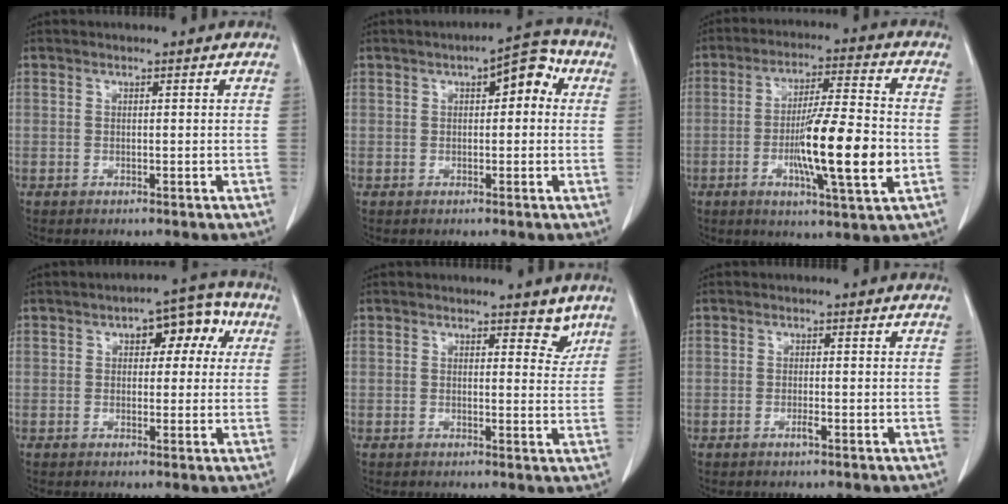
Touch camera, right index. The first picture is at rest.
{"total": 6.3, "force": [1.9, 2.5, 5.5], "torque": [-0.066, 0.037, 0.018]}
{"total": 14.1, "force": [-2.9, 0.8, 13.8], "torque": [-0.233, -0.010, -0.048]}
{"total": 7.1, "force": [2.3, 3.6, 5.7], "torque": [-0.062, 0.035, 0.024]}
{"total": 3.1, "force": [2.4, 1.6, 1.1], "torque": [0.004, -0.014, 0.024]}
{"total": 1.1, "force": [-0.5, 0.0, 0.9], "torque": [-0.021, -0.001, -0.009]}